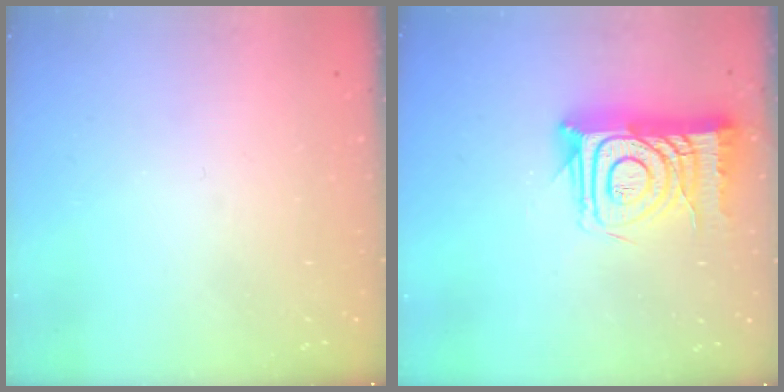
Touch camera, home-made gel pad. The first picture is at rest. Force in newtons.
{"total": 15.4, "press": 15.3, "slide": 1.4}